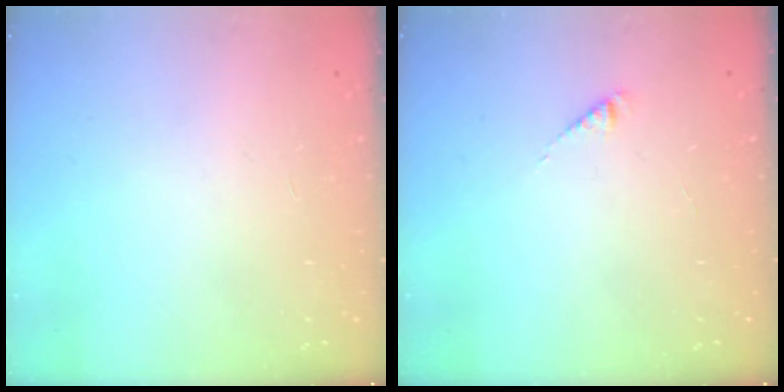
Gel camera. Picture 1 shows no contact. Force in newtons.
{"total": 2.5, "press": 2.4, "slide": 0.4}